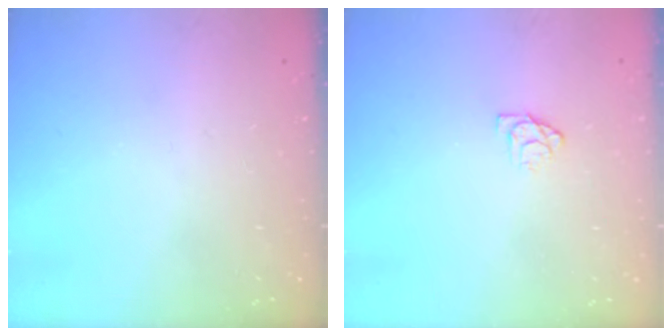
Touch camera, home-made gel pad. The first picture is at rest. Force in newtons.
{"total": 4.5, "press": 4.5, "slide": 0.3}